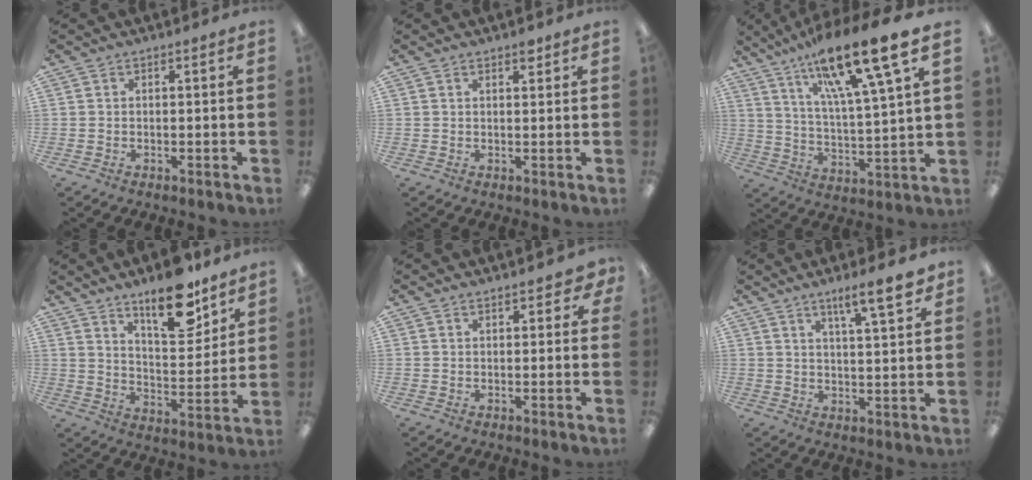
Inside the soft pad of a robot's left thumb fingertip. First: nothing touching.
{"total": 1.7, "force": [1.4, 0.6, 0.9], "torque": [-0.011, -0.004, 0.023]}
{"total": 19.7, "force": [14.2, 3.0, 13.4], "torque": [-0.223, -0.087, 0.224]}
{"total": 15.8, "force": [11.7, 5.7, 9.0], "torque": [-0.125, -0.072, 0.196]}
{"total": 2.9, "force": [1.8, 1.5, 1.8], "torque": [-0.021, -0.002, 0.029]}
{"total": 8.6, "force": [6.1, 1.5, 5.8], "torque": [-0.080, -0.038, 0.096]}